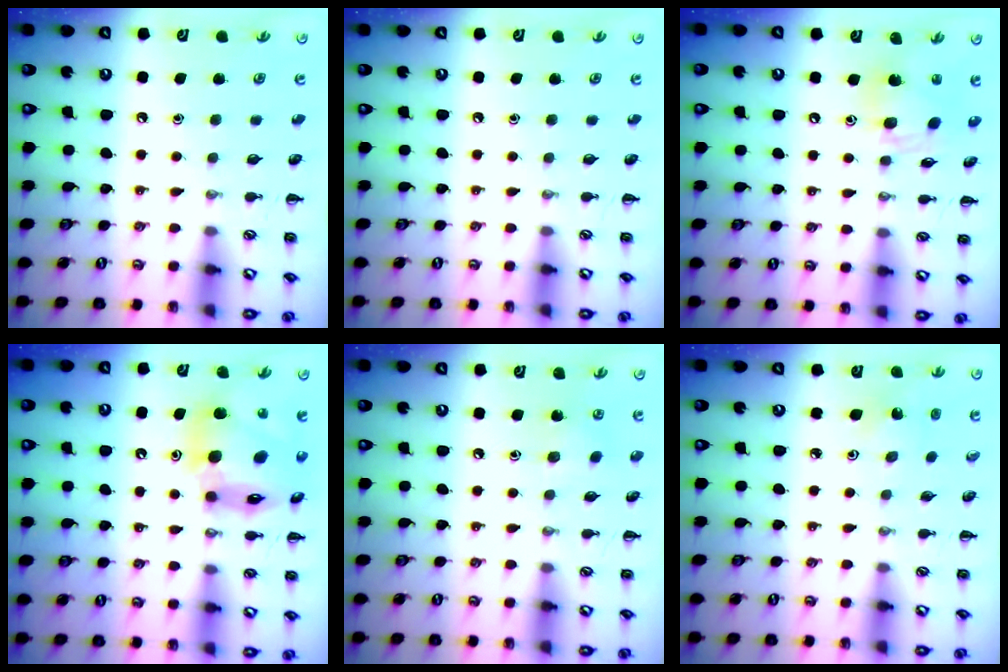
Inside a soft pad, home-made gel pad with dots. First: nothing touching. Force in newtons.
{"total": 0.0}
{"total": 10.7, "press": 10.6, "slide": 1.3}
{"total": 14.4, "press": 13.8, "slide": 4.0}
{"total": 5.5, "press": 5.2, "slide": 1.5}
{"total": 3.0, "press": 2.9, "slide": 0.9}